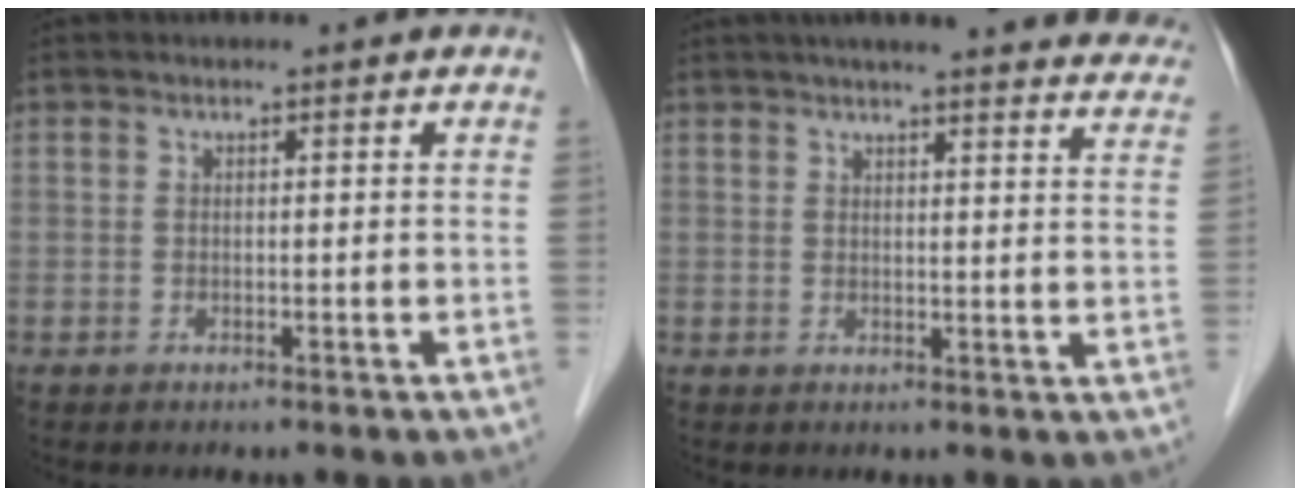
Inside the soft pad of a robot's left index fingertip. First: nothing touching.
{"total": 24.0, "force": [21.9, 2.7, 9.5], "torque": [-0.127, -0.027, 0.246]}